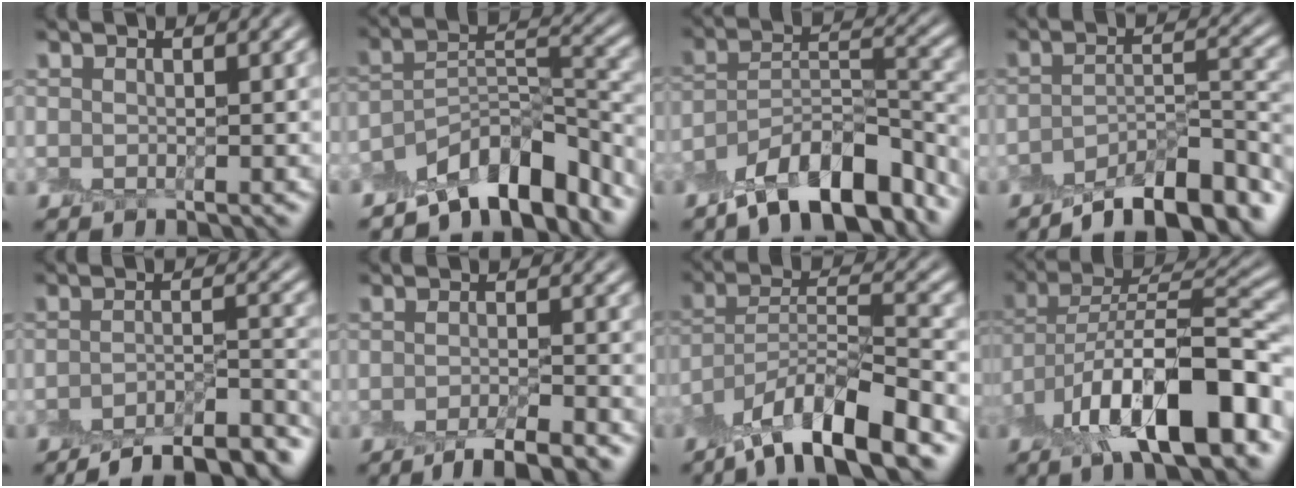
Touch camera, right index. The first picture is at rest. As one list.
[{"total": 8.2, "force": [-6.5, 2.6, 4.3], "torque": [-0.050, 0.006, -0.122]}, {"total": 10.5, "force": [-7.6, 3.7, 6.2], "torque": [-0.092, 0.017, -0.142]}, {"total": 8.8, "force": [-6.6, 2.4, 5.3], "torque": [-0.072, 0.000, -0.107]}, {"total": 10.1, "force": [-8.2, 2.6, 5.3], "torque": [-0.063, -0.001, -0.111]}, {"total": 3.8, "force": [-2.5, 0.7, 2.8], "torque": [-0.037, -0.003, -0.047]}, {"total": 9.8, "force": [-6.9, 2.1, 6.6], "torque": [-0.103, 0.011, -0.132]}, {"total": 12.5, "force": [-5.5, 5.1, 10.0], "torque": [-0.153, 0.004, -0.099]}]